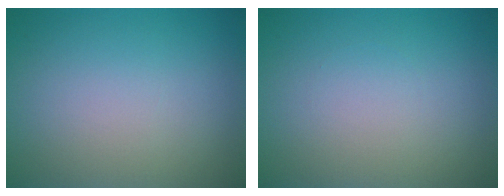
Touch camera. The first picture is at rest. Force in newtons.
{"total": 0.0}